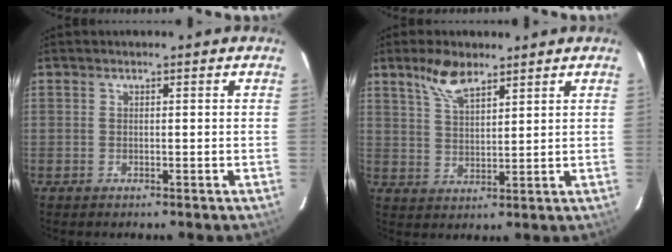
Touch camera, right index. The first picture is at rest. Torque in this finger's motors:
{"motor_torque": [0.11, 0.11, 0.09, 0.06]}